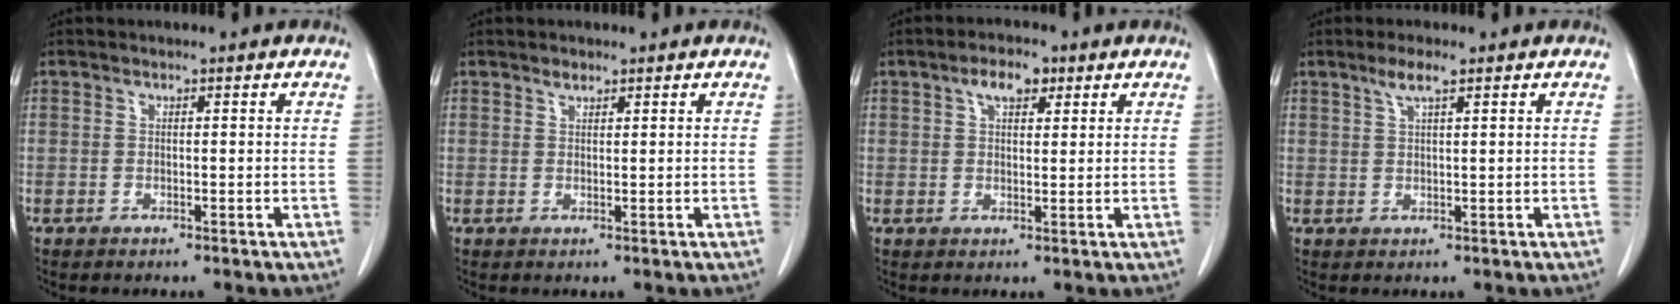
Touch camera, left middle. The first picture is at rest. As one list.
[{"total": 0.9, "force": [0.8, 0.3, 0.3], "torque": [-0.009, -0.004, 0.014]}, {"total": 4.0, "force": [2.2, 1.8, 2.8], "torque": [-0.053, 0.010, 0.038]}, {"total": 2.8, "force": [1.8, 0.1, 2.1], "torque": [-0.049, 0.002, 0.037]}]